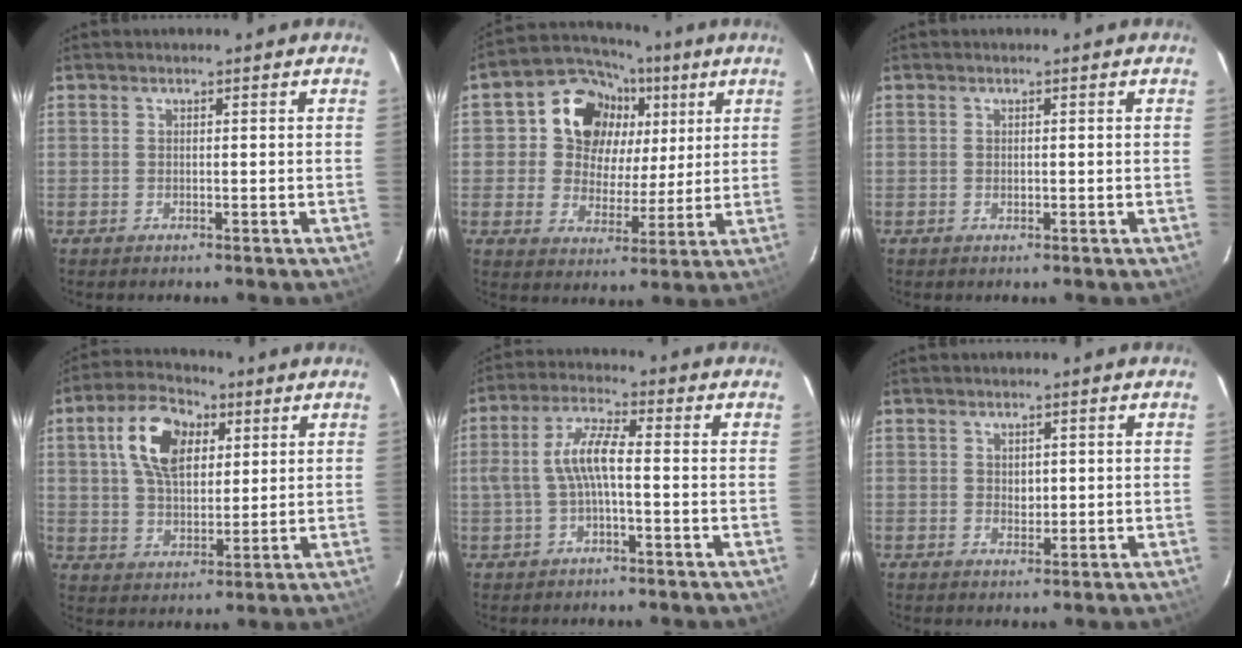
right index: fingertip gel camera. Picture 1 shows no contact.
{"total": 14.4, "force": [4.6, 12.4, 5.8], "torque": [-0.139, 0.039, 0.074]}
{"total": 0.7, "force": [0.0, 0.4, 0.6], "torque": [-0.011, 0.002, 0.000]}
{"total": 12.2, "force": [4.3, 7.2, 8.9], "torque": [-0.165, 0.029, 0.078]}
{"total": 6.7, "force": [-1.0, 1.6, 6.5], "torque": [-0.136, 0.013, -0.016]}
{"total": 1.9, "force": [0.4, 1.5, 1.1], "torque": [-0.015, 0.002, 0.008]}